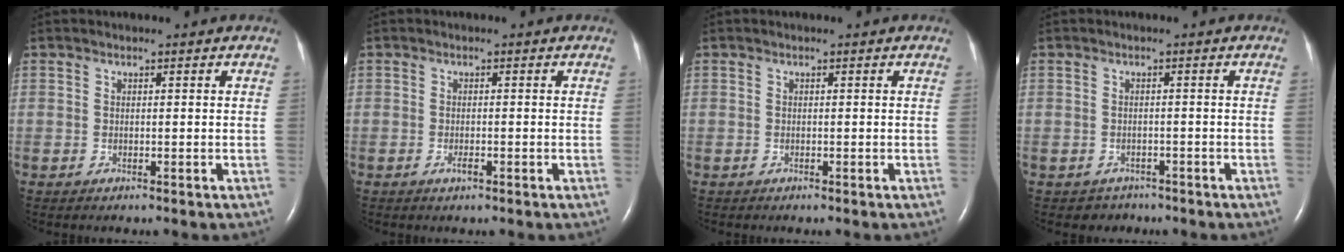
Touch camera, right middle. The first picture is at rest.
{"total": 0.9, "force": [-0.5, 0.2, 0.8], "torque": [-0.016, -0.001, -0.008]}
{"total": 0.0}
{"total": 2.3, "force": [-1.7, 1.4, -0.6], "torque": [0.001, 0.006, -0.024]}